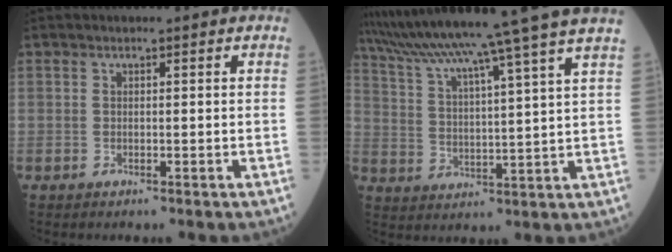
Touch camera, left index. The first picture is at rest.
{"total": 19.6, "force": [16.7, -3.0, 10.0], "torque": [-0.172, -0.027, 0.240]}